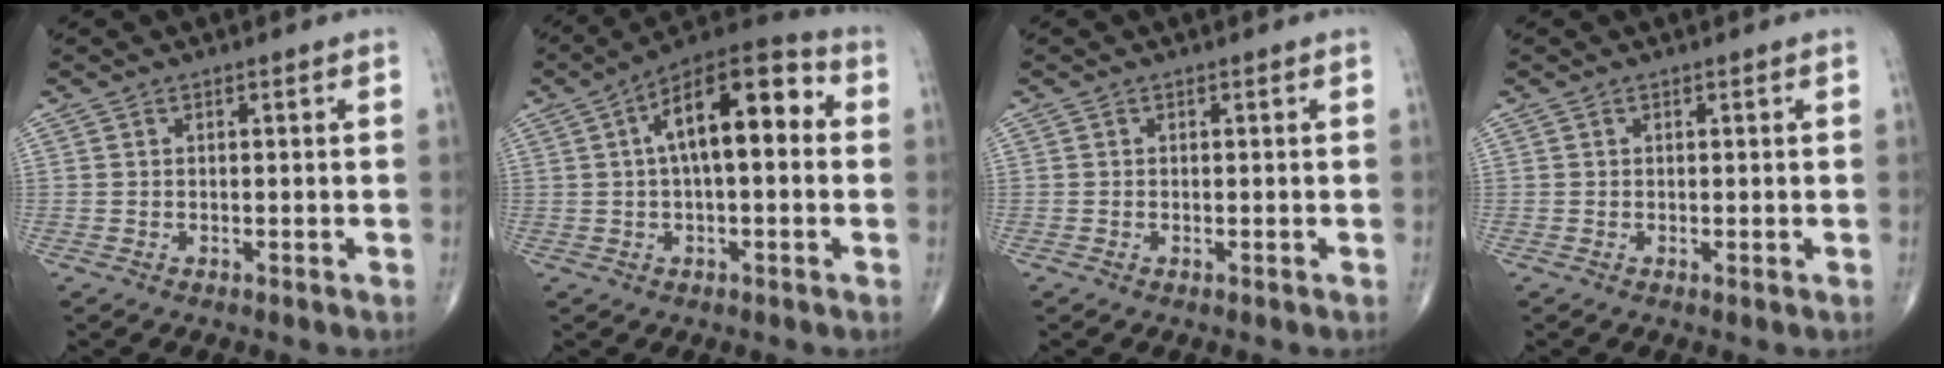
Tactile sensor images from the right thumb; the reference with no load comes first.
{"total": 15.3, "force": [2.5, 6.5, 13.6], "torque": [-0.199, 0.040, 0.030]}
{"total": 0.0}
{"total": 0.0}